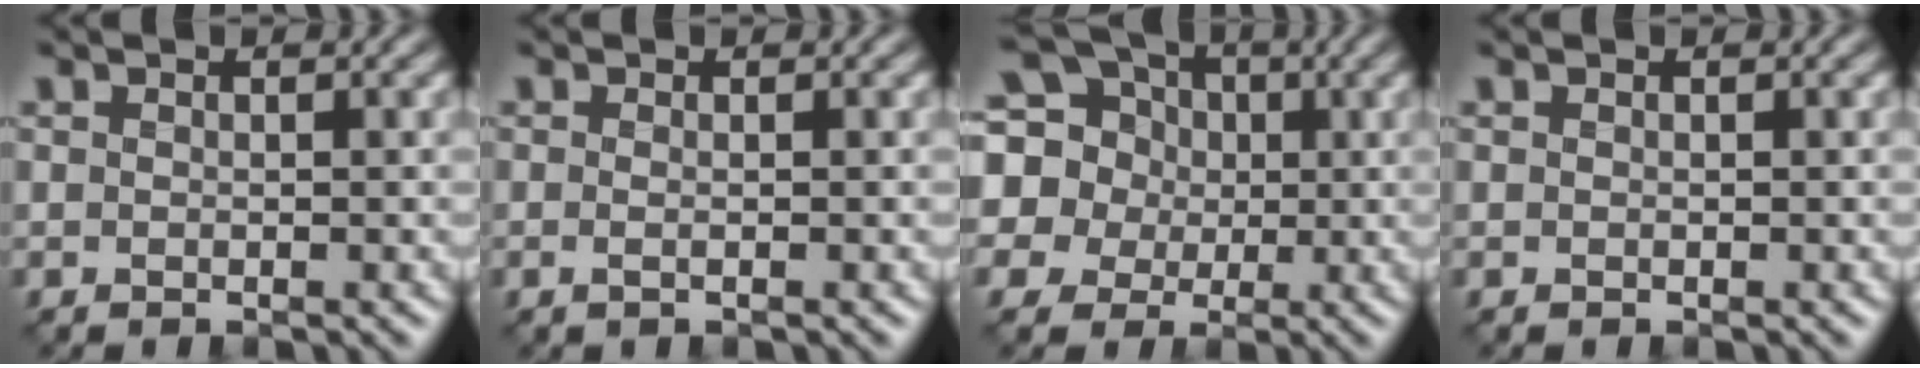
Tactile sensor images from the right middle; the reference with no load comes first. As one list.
[{"total": 0.7, "force": [-0.1, -0.1, 0.7], "torque": [-0.021, -0.001, -0.004]}, {"total": 14.1, "force": [3.9, 12.3, 5.7], "torque": [-0.168, 0.039, 0.044]}, {"total": 0.0}]